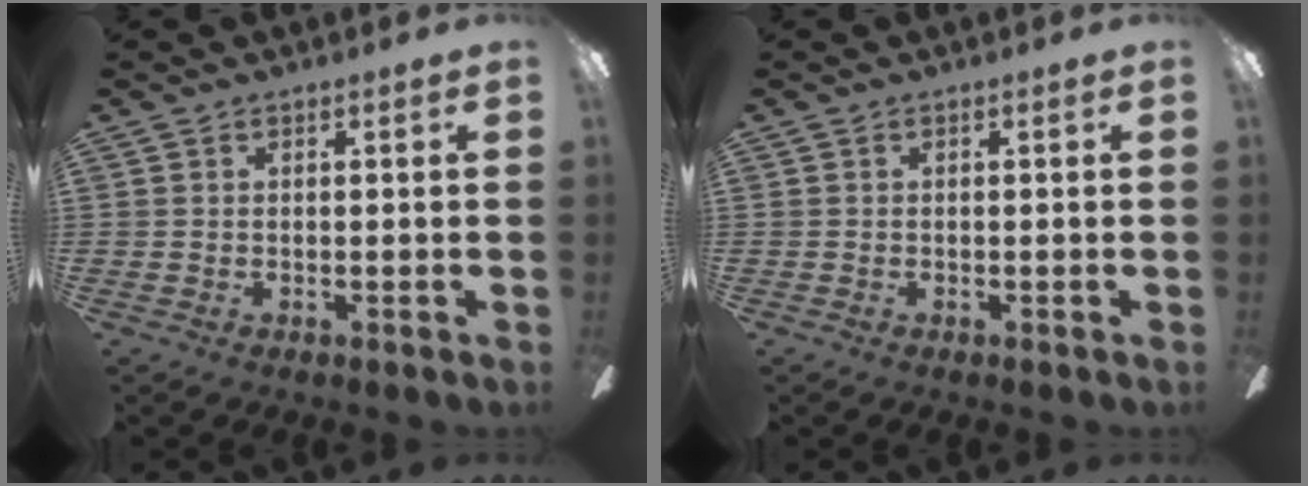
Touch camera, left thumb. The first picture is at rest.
{"total": 0.0}